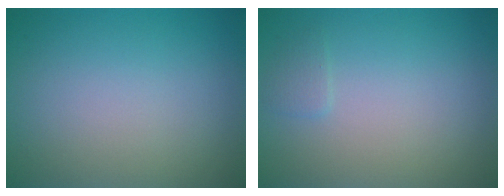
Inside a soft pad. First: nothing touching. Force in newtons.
{"total": 0.8, "press": 0.8, "slide": 0.0}